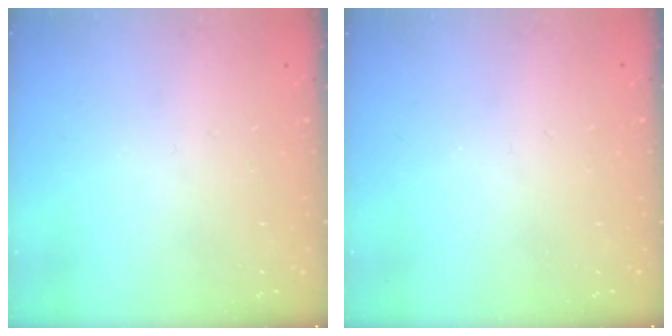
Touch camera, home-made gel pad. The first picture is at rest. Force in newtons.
{"total": 0.0}